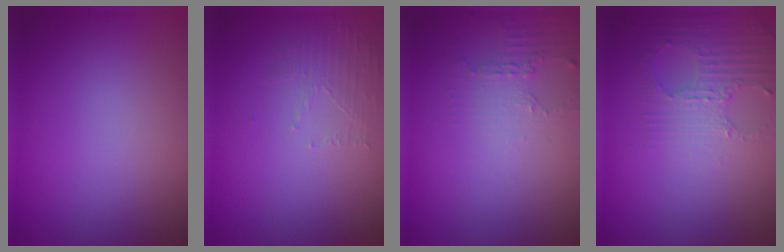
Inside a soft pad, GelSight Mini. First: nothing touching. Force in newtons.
{"total": 1.5, "press": 0.5, "slide": 1.4}
{"total": 2.1, "press": 1.5, "slide": 1.4}
{"total": 2.8, "press": 2.5, "slide": 1.3}